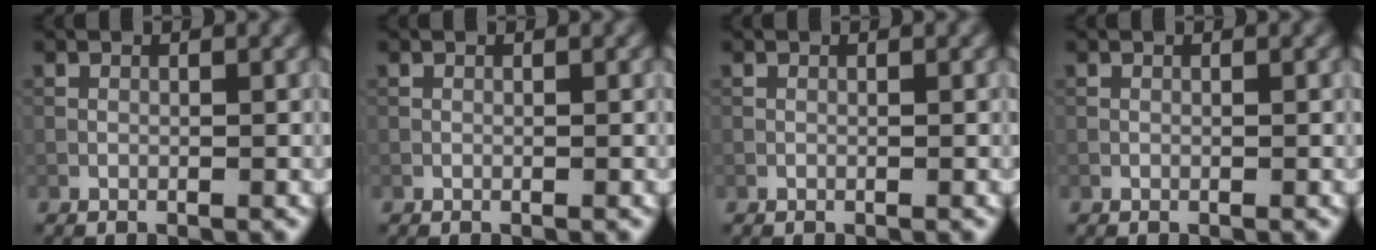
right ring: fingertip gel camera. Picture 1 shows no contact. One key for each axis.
{"total": 0.0}
{"total": 0.0}
{"total": 0.0}